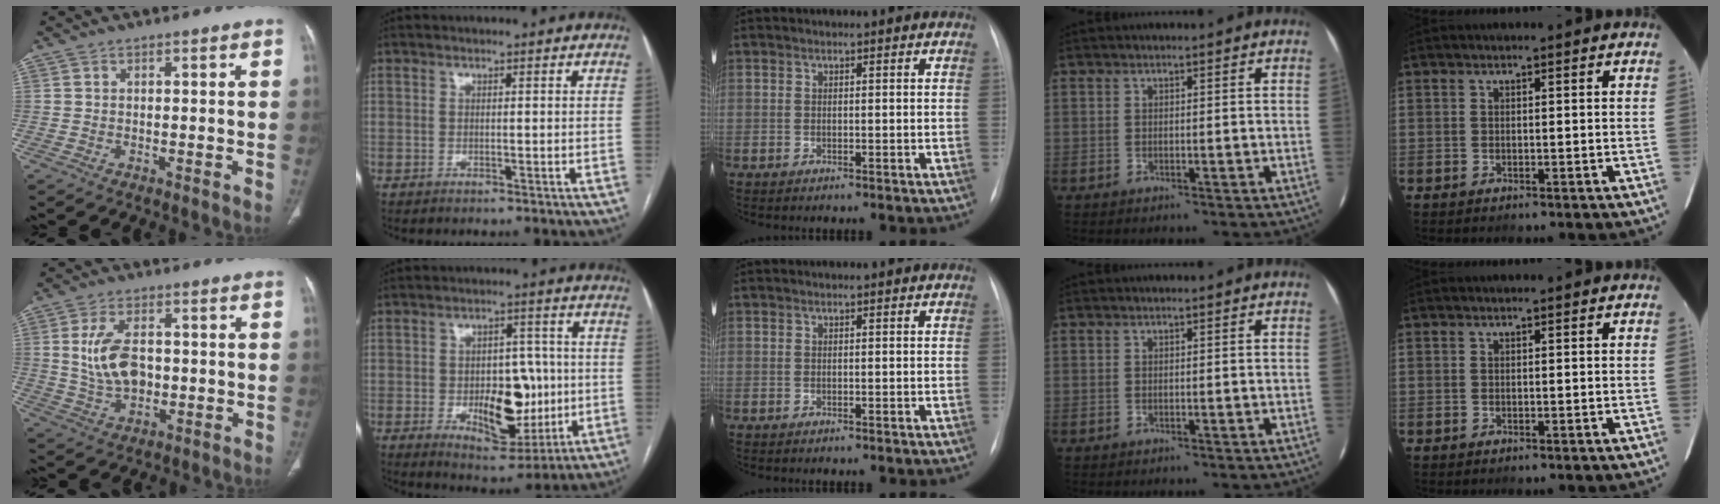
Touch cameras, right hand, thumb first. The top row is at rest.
{"thumb": {"total": 9.3, "force": [0.4, 5.6, 7.4], "torque": [-0.136, 0.002, 0.016]}, "index": {"total": 11.9, "force": [-1.9, 6.1, 10.1], "torque": [-0.148, 0.009, -0.017]}}